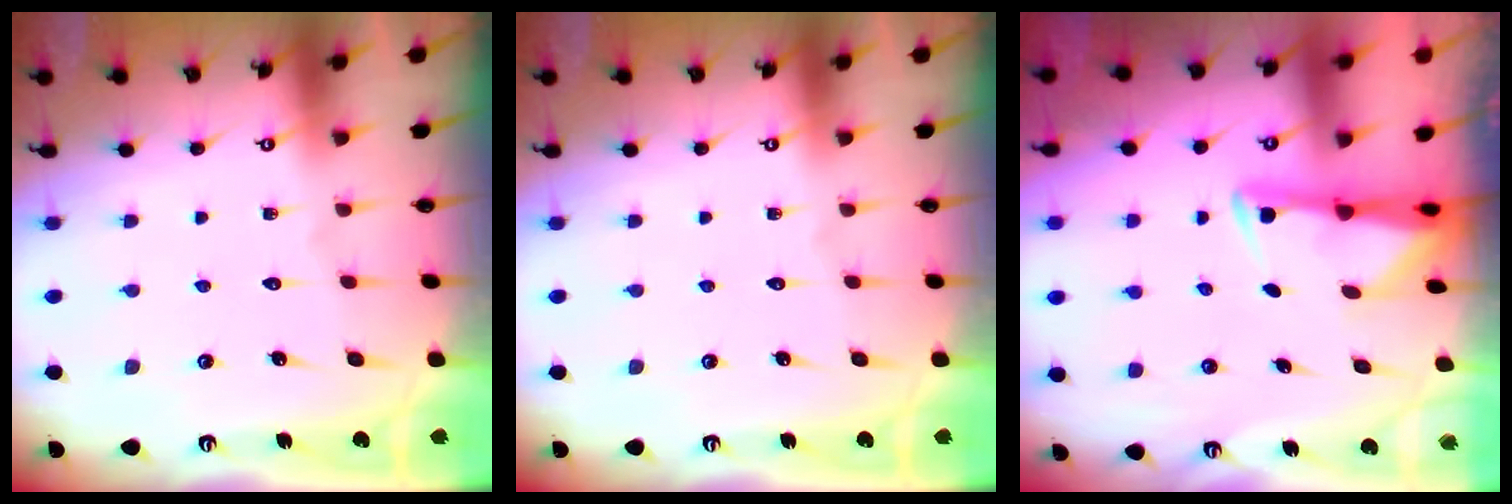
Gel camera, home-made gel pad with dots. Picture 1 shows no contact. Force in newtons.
{"total": 0.0}
{"total": 2.9, "press": 2.9, "slide": 0.6}